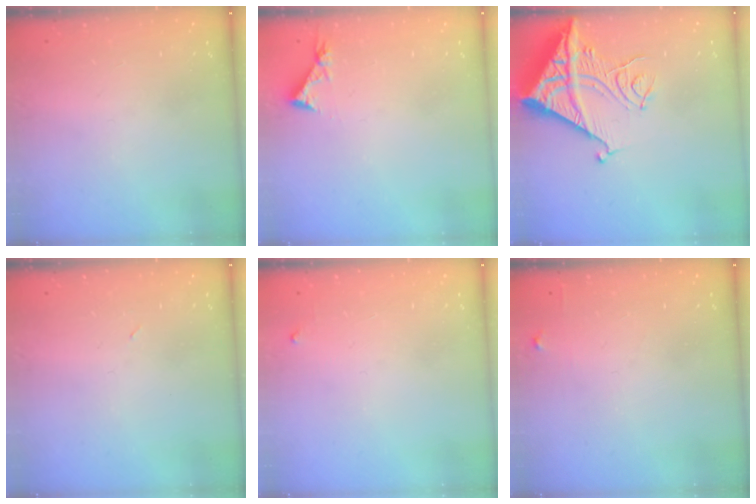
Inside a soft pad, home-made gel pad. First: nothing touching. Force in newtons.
{"total": 3.8, "press": 3.7, "slide": 0.4}
{"total": 16.7, "press": 16.6, "slide": 1.8}
{"total": 2.4, "press": 2.3, "slide": 0.8}
{"total": 3.6, "press": 3.6, "slide": 0.4}
{"total": 4.8, "press": 4.8, "slide": 0.7}